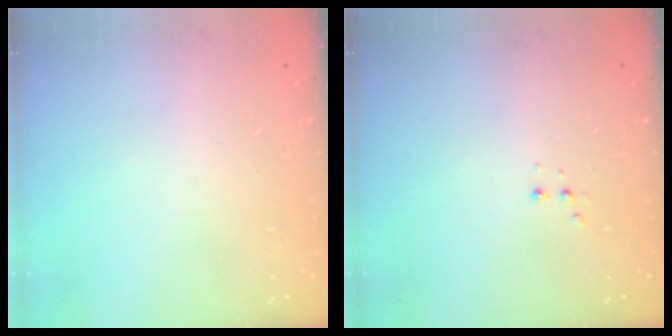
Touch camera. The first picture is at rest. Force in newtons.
{"total": 3.0, "press": 2.9, "slide": 0.7}